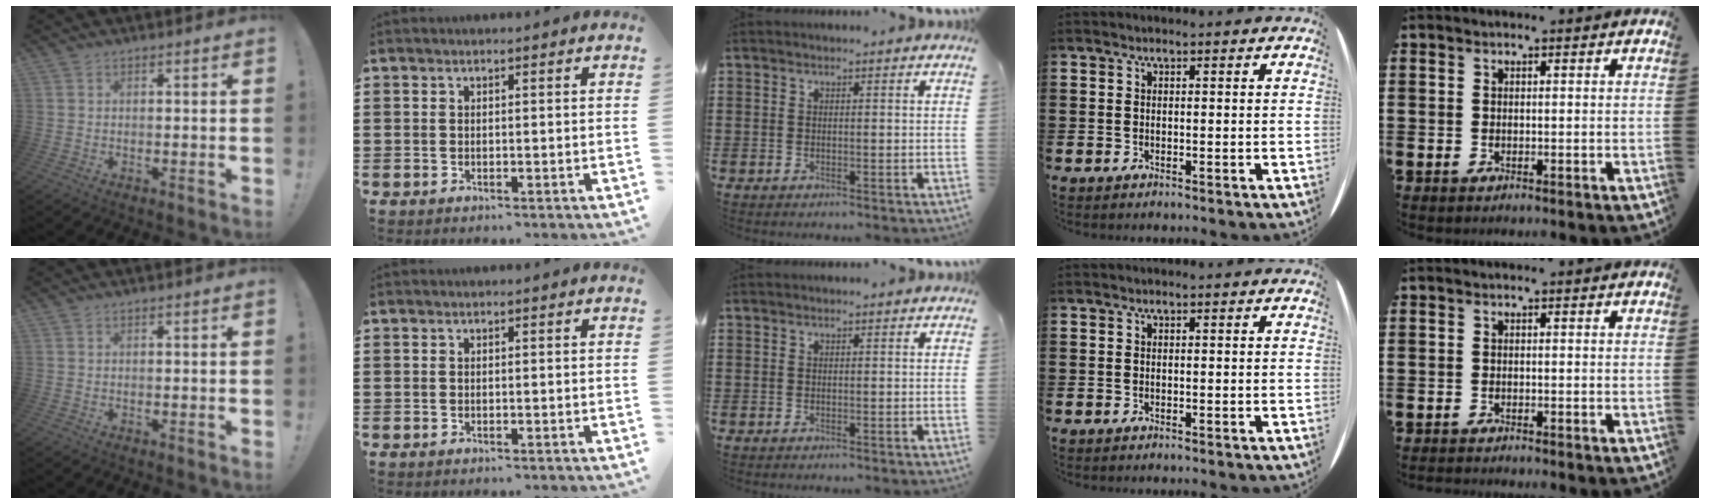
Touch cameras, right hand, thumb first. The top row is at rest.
{"little": {"total": 0.6, "force": [-0.6, 0.0, 0.0], "torque": [-0.001, -0.002, -0.011]}}